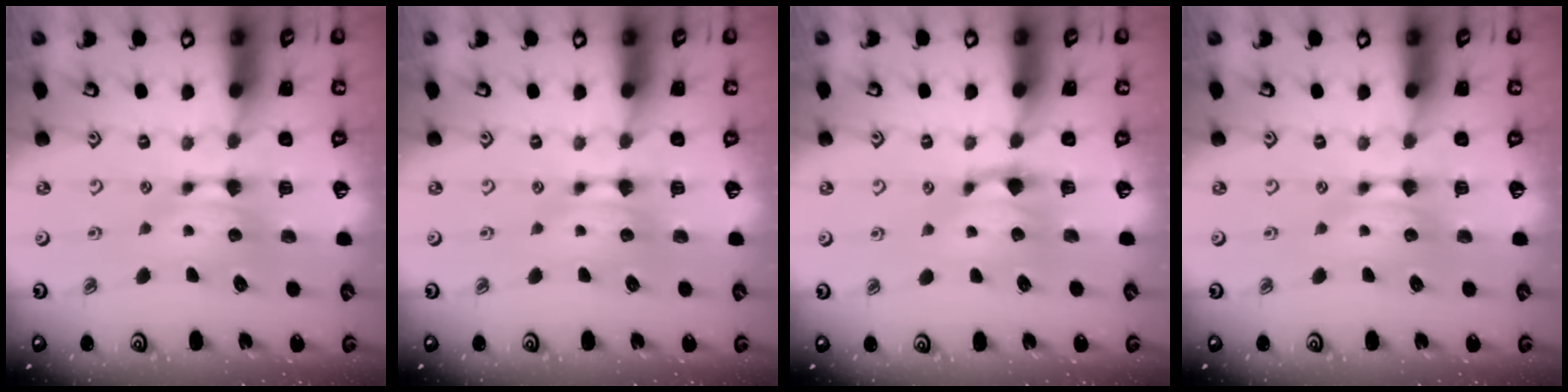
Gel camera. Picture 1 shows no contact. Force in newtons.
{"total": 0.0}
{"total": 1.1, "press": 0.1, "slide": 1.1}
{"total": 0.0}